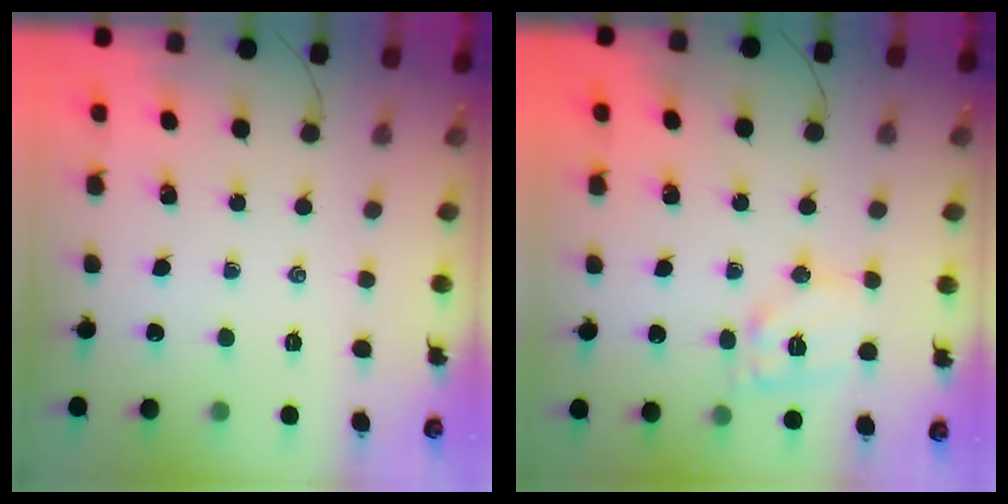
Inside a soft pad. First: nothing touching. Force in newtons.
{"total": 11.1, "press": 11.1, "slide": 1.0}